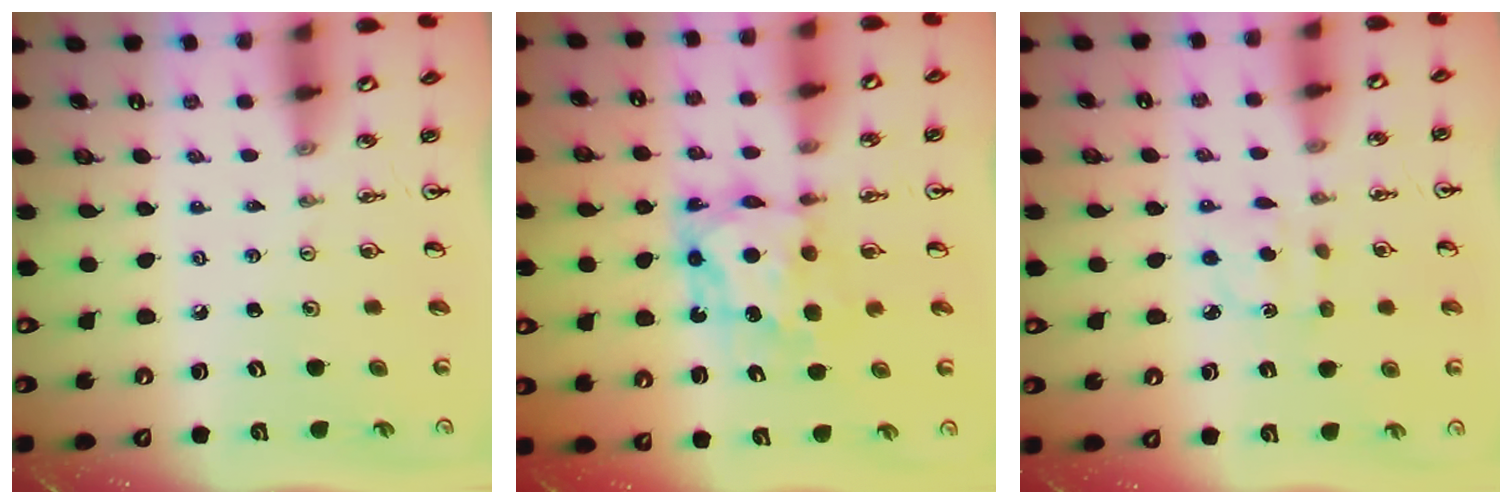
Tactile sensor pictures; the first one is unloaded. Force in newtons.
{"total": 7.1, "press": 7.1, "slide": 0.6}
{"total": 3.5, "press": 3.5, "slide": 0.4}